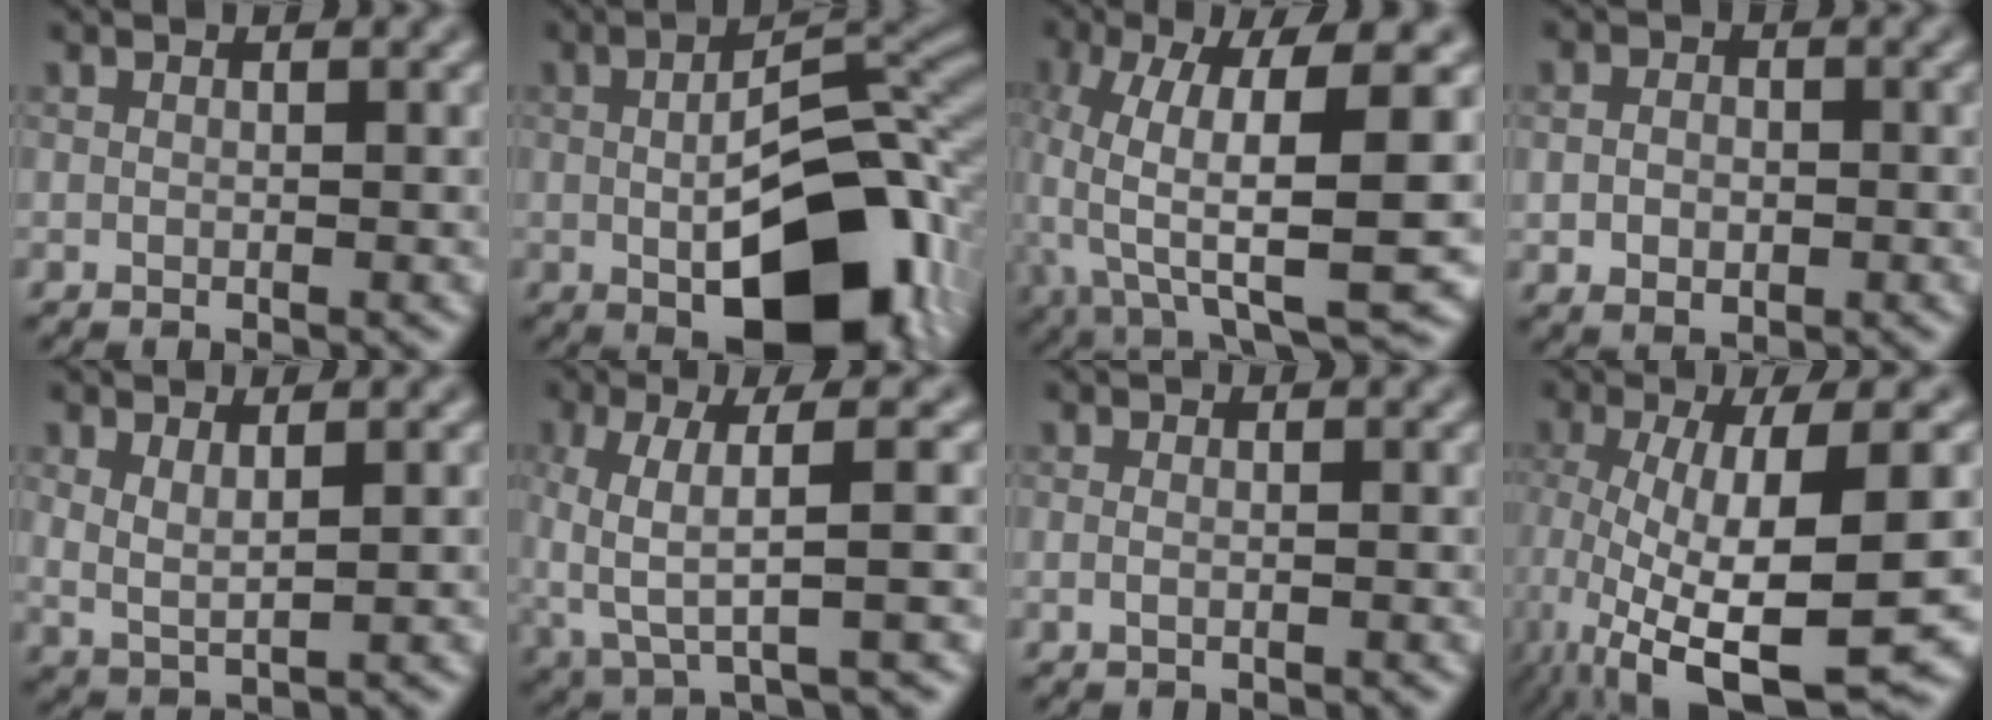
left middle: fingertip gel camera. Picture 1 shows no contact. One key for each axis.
{"total": 14.0, "fx": -3.1, "fy": 6.8, "fz": 11.8, "tx": -0.167, "ty": -0.012, "tz": -0.045}
{"total": 12.3, "fx": -0.9, "fy": 4.2, "fz": 11.6, "tx": -0.224, "ty": -0.014, "tz": -0.006}
{"total": 2.6, "fx": -0.1, "fy": 2.0, "fz": 1.7, "tx": -0.030, "ty": -0.002, "tz": -0.003}
{"total": 2.1, "fx": 1.0, "fy": 0.7, "fz": 1.7, "tx": -0.034, "ty": -0.009, "tz": 0.023}
{"total": 6.1, "fx": 0.1, "fy": 1.7, "fz": 5.8, "tx": -0.120, "ty": -0.005, "tz": 0.002}
{"total": 0.8, "fx": -0.3, "fy": 0.3, "fz": 0.7, "tx": -0.015, "ty": -0.005, "tz": -0.007}
{"total": 12.6, "fx": -3.5, "fy": 3.3, "fz": 11.6, "tx": -0.205, "ty": -0.028, "tz": -0.050}